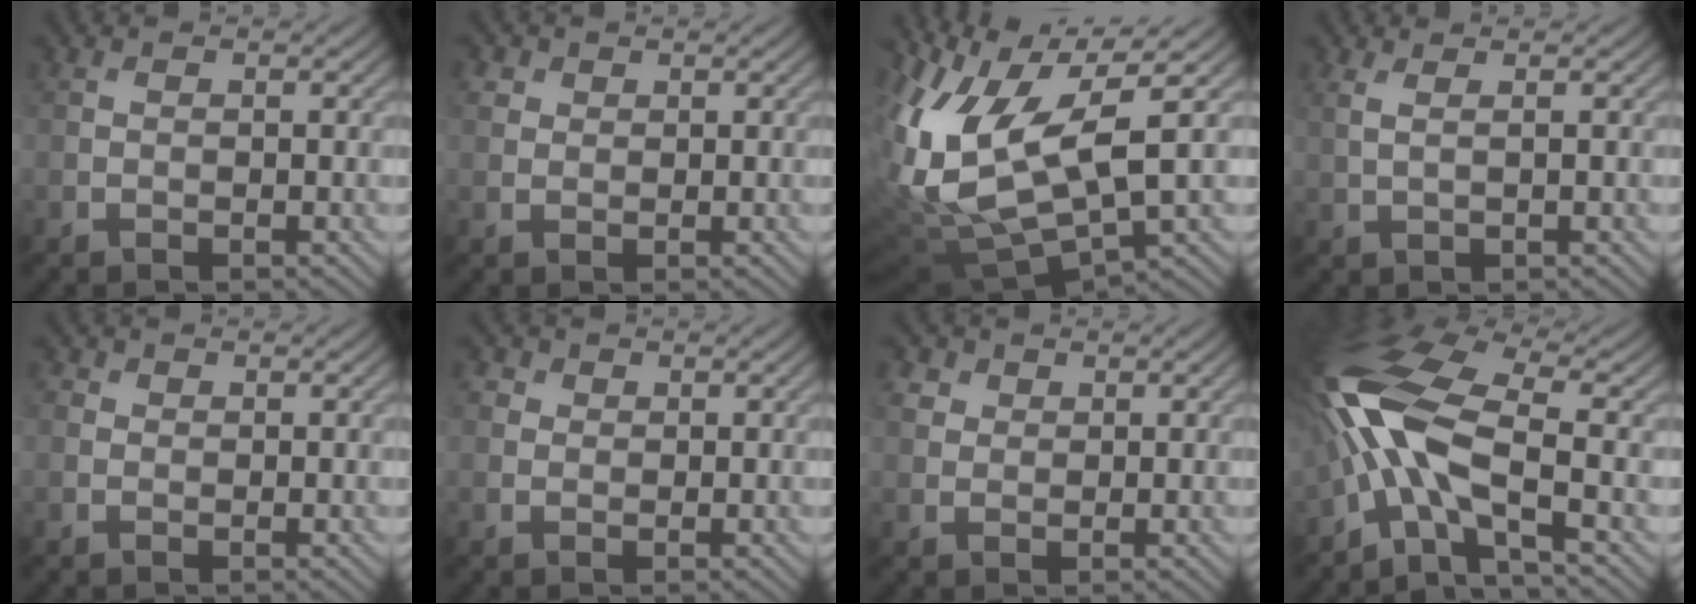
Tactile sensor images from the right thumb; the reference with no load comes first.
{"total": 1.5, "force": [0.9, 1.2, 0.4], "torque": [-0.010, -0.001, 0.014]}
{"total": 15.9, "force": [1.1, 6.8, 14.3], "torque": [-0.334, -0.019, 0.041]}
{"total": 1.8, "force": [1.0, 0.4, 1.4], "torque": [-0.027, -0.001, 0.016]}
{"total": 1.0, "force": [0.3, 0.9, 0.3], "torque": [-0.004, -0.001, 0.000]}
{"total": 1.8, "force": [0.8, 1.5, 0.6], "torque": [-0.016, 0.001, 0.005]}
{"total": 2.6, "force": [1.4, 2.0, 0.9], "torque": [-0.028, -0.002, 0.028]}
{"total": 12.6, "force": [-2.1, 4.4, 11.6], "torque": [-0.270, 0.005, -0.057]}